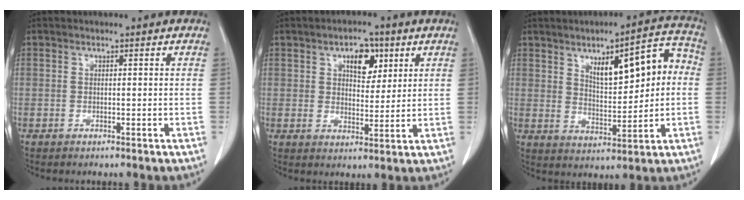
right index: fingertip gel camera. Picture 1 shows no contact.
{"total": 6.0, "force": [2.9, 3.2, 4.1], "torque": [-0.062, 0.009, 0.048]}
{"total": 12.0, "force": [2.7, 3.9, 11.1], "torque": [-0.151, 0.032, 0.046]}